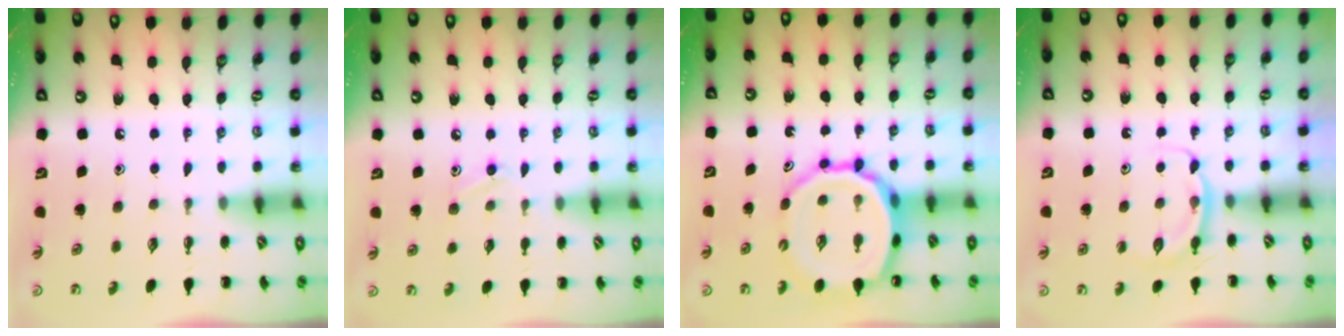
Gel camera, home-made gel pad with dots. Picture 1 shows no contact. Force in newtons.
{"total": 8.4, "press": 8.1, "slide": 2.4}
{"total": 16.3, "press": 15.8, "slide": 4.0}
{"total": 4.0, "press": 3.8, "slide": 1.4}